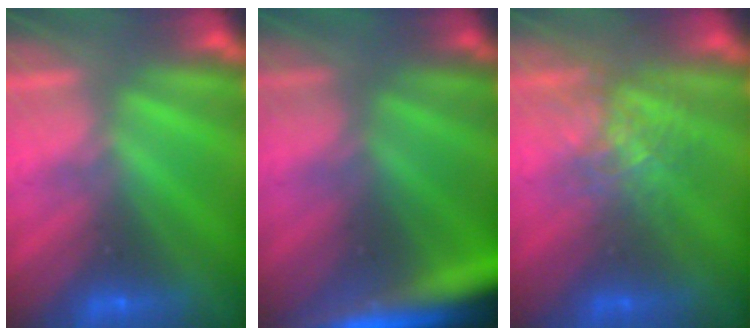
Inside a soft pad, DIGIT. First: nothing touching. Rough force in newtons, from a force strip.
{"total": 6.6}
{"total": 2.7}